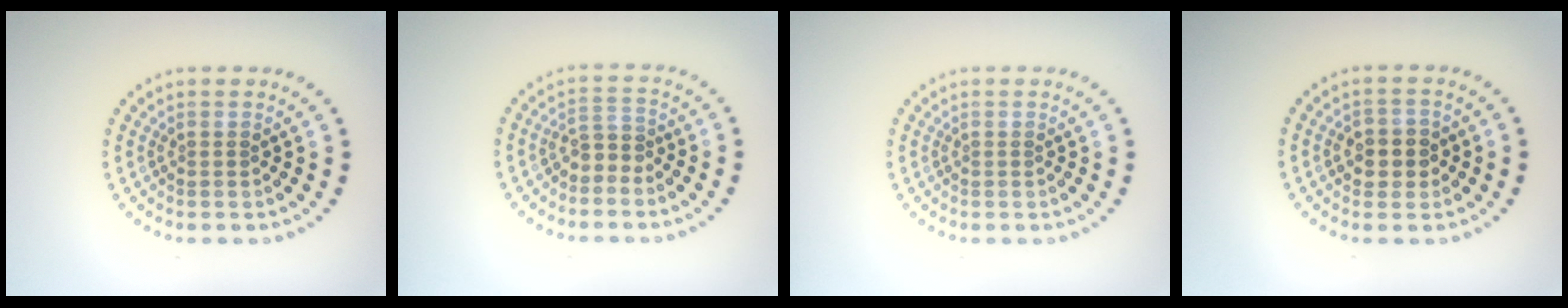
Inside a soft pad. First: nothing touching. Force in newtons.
{"total": 1.8, "press": 1.5, "slide": 1.0}
{"total": 0.0}
{"total": 2.8, "press": 2.7, "slide": 0.7}